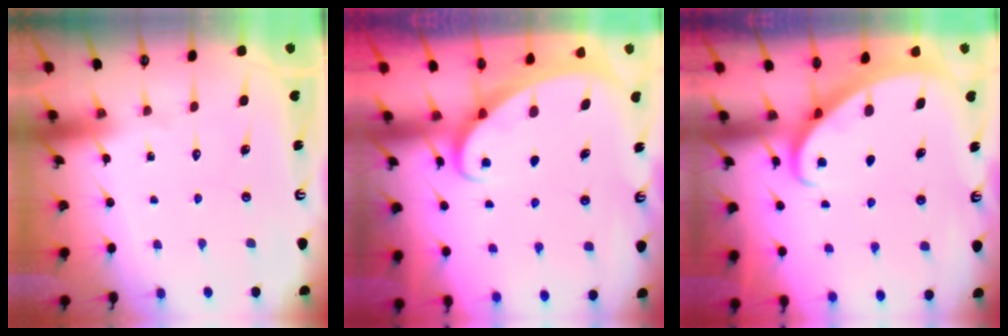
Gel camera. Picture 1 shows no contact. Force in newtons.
{"total": 2.0, "press": 2.0, "slide": 0.2}
{"total": 2.0, "press": 2.0, "slide": 0.2}